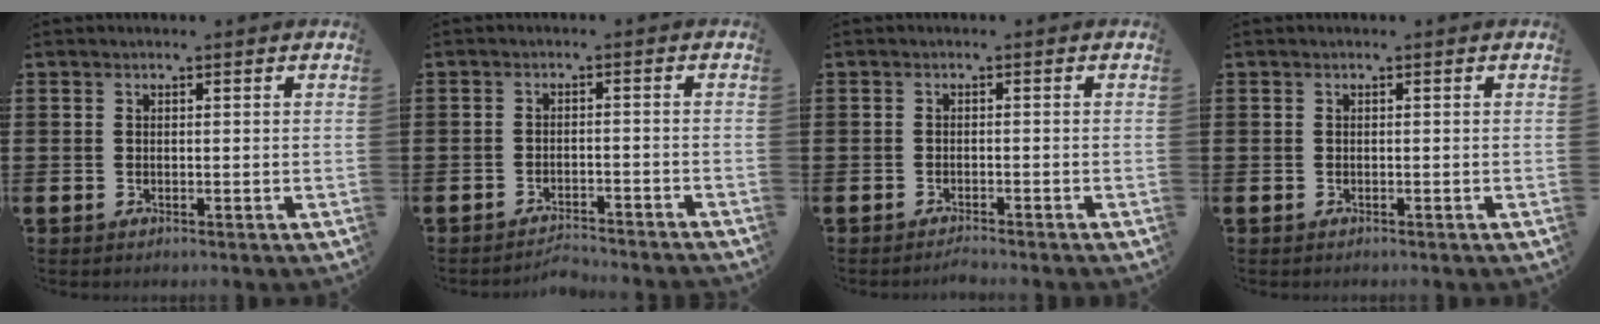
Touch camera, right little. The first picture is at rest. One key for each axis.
{"total": 2.2, "fx": -2.2, "fy": -0.1, "fz": 0.1, "tx": -0.006, "ty": 0.004, "tz": -0.047}
{"total": 1.0, "fx": -1.0, "fy": -0.2, "fz": 0.2, "tx": -0.003, "ty": -0.002, "tz": -0.019}
{"total": 0.0}